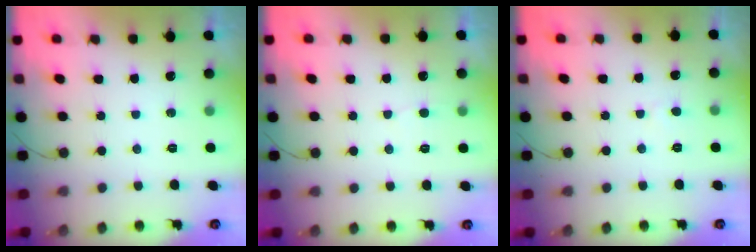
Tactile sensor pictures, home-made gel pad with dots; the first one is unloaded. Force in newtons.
{"total": 3.4, "press": 3.4, "slide": 0.3}
{"total": 2.0, "press": 2.0, "slide": 0.2}